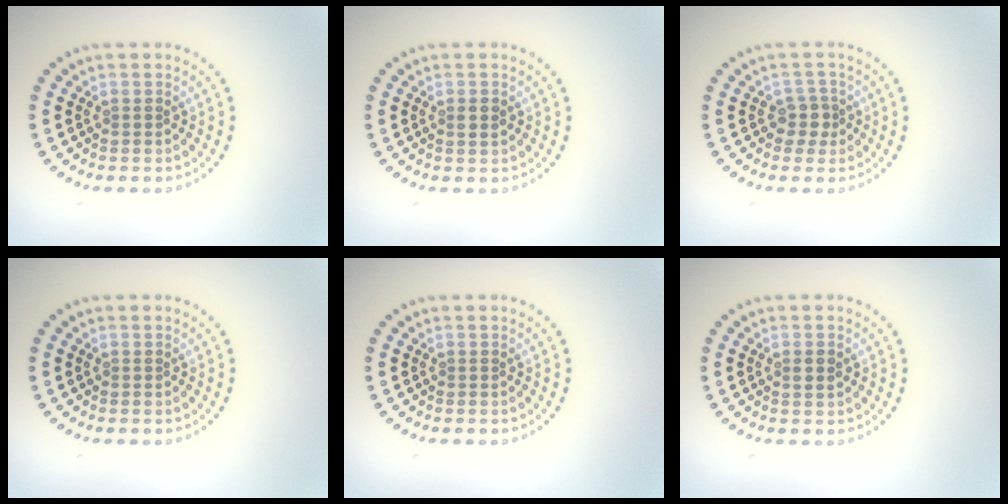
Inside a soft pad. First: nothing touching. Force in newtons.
{"total": 1.2, "press": 1.1, "slide": 0.3}
{"total": 2.0, "press": 1.6, "slide": 1.1}
{"total": 0.0}
{"total": 0.0}
{"total": 1.2, "press": 1.1, "slide": 0.3}